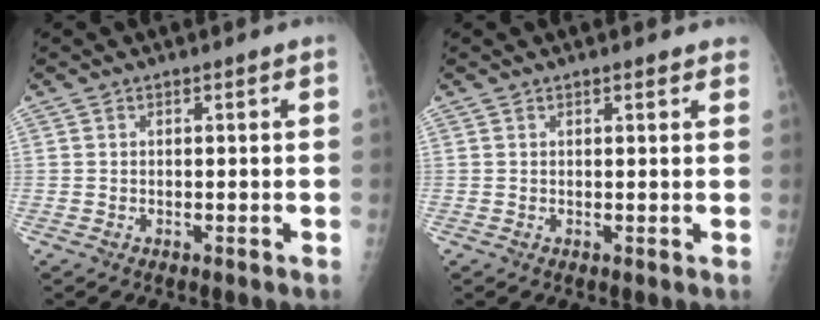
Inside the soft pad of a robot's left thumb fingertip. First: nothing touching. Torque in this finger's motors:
{"motor_torque": [-0.21, -0.01, -0.30, 0.05, 0.01]}